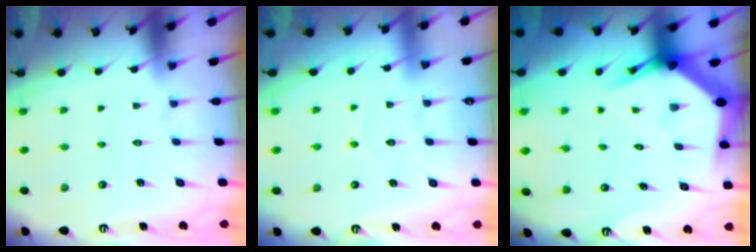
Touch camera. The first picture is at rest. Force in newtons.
{"total": 4.8, "press": 4.7, "slide": 0.5}
{"total": 5.8, "press": 5.8, "slide": 0.3}